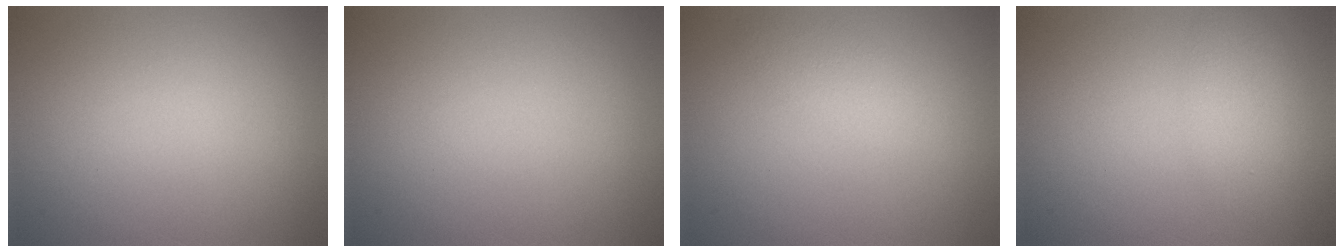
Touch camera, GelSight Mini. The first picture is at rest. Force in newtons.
{"total": 0.0}
{"total": 2.1, "press": 2.1, "slide": 0.2}
{"total": 1.9, "press": 1.9, "slide": 0.1}